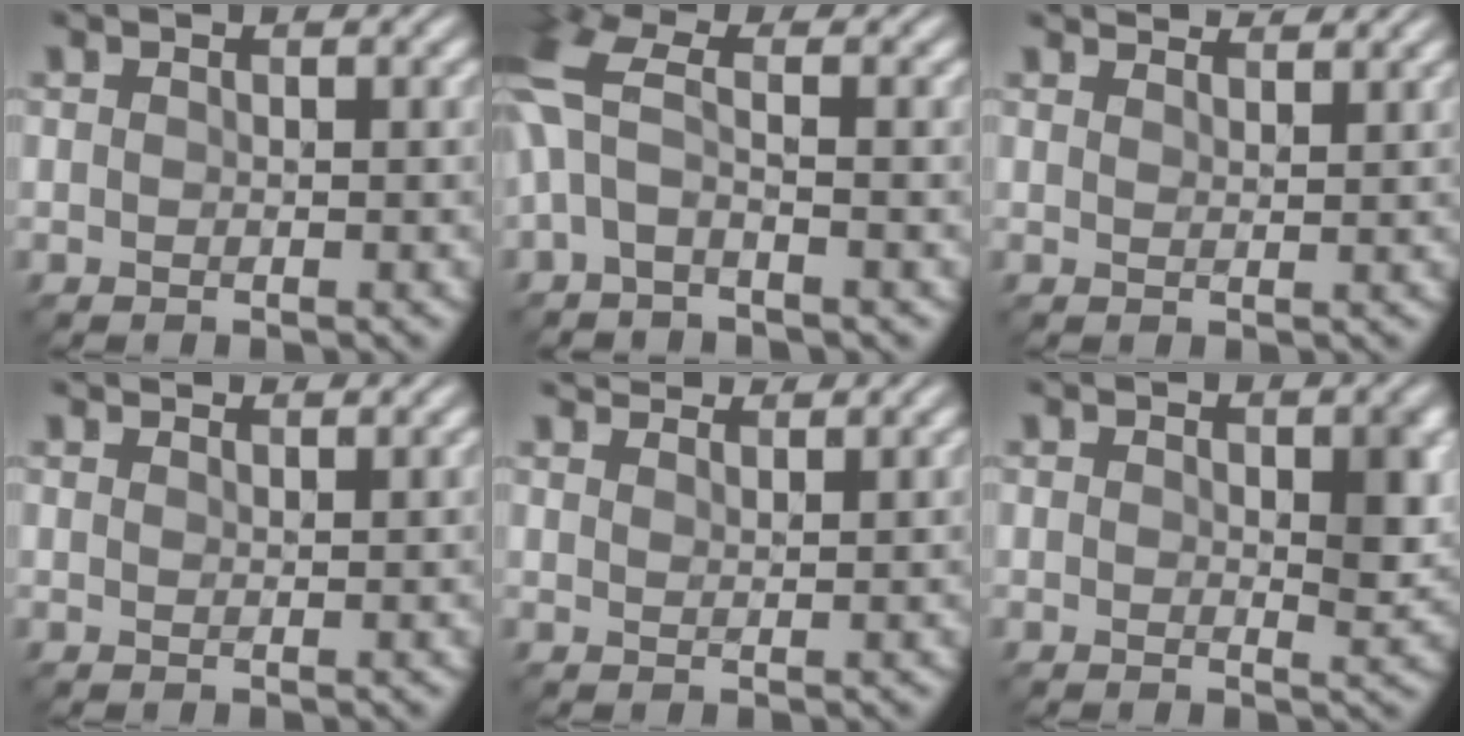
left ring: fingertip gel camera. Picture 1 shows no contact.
{"total": 4.5, "force": [-0.2, 1.8, 4.1], "torque": [-0.111, 0.007, -0.015]}
{"total": 3.7, "force": [3.5, 0.6, 1.1], "torque": [-0.007, 0.003, 0.035]}
{"total": 2.5, "force": [2.3, 0.4, 0.7], "torque": [-0.006, -0.001, 0.023]}
{"total": 4.4, "force": [4.1, 0.9, 1.4], "torque": [-0.020, 0.005, 0.053]}
{"total": 2.9, "force": [0.6, 1.0, 2.7], "torque": [-0.031, -0.006, 0.010]}